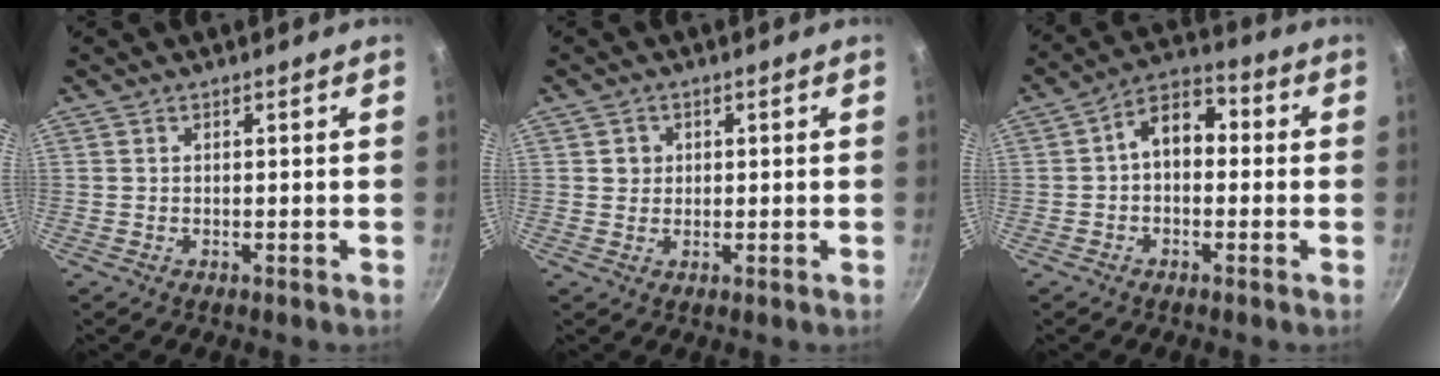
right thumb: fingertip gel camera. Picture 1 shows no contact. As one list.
[{"total": 2.3, "force": [0.6, 2.1, 0.6], "torque": [0.002, -0.001, 0.008]}, {"total": 8.6, "force": [0.2, 5.8, 6.4], "torque": [-0.077, 0.033, -0.011]}]